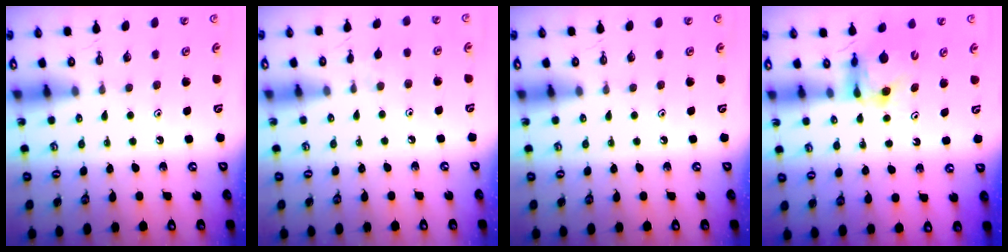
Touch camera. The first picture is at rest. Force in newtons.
{"total": 5.4, "press": 5.4, "slide": 0.7}
{"total": 0.0}
{"total": 6.2, "press": 6.2, "slide": 0.6}